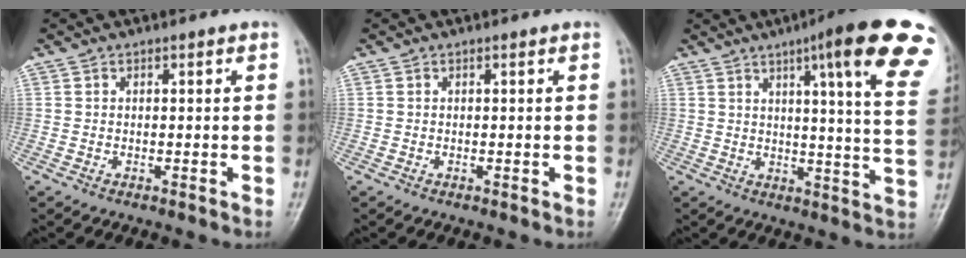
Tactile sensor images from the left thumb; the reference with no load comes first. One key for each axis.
{"total": 0.0}
{"total": 21.5, "fx": 11.0, "fy": 2.9, "fz": 18.2, "tx": -0.220, "ty": -0.035, "tz": 0.125}